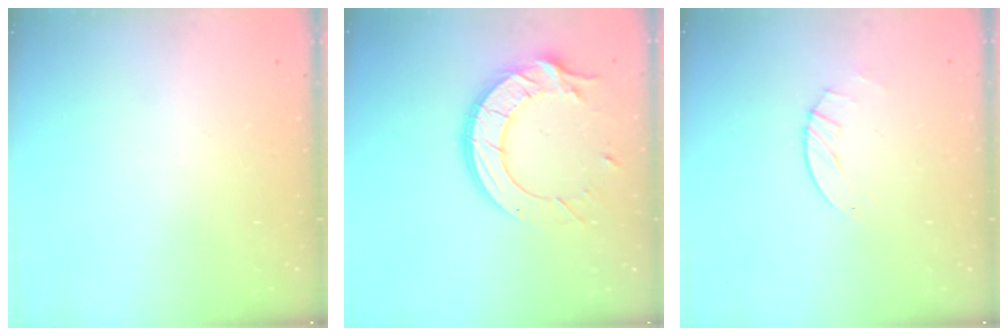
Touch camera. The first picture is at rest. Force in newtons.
{"total": 15.2, "press": 15.2, "slide": 1.3}
{"total": 2.8, "press": 2.8, "slide": 0.4}